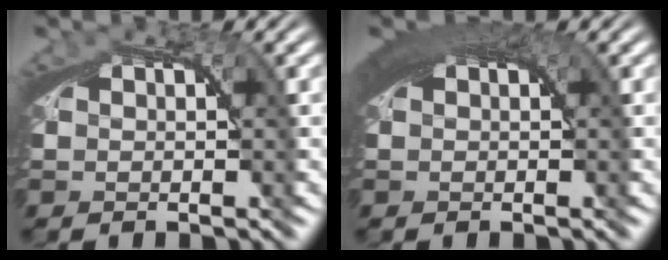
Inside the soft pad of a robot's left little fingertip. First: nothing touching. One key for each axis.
{"total": 4.4, "fx": 1.9, "fy": 1.5, "fz": 3.7, "tx": -0.051, "ty": 0.015, "tz": 0.025}